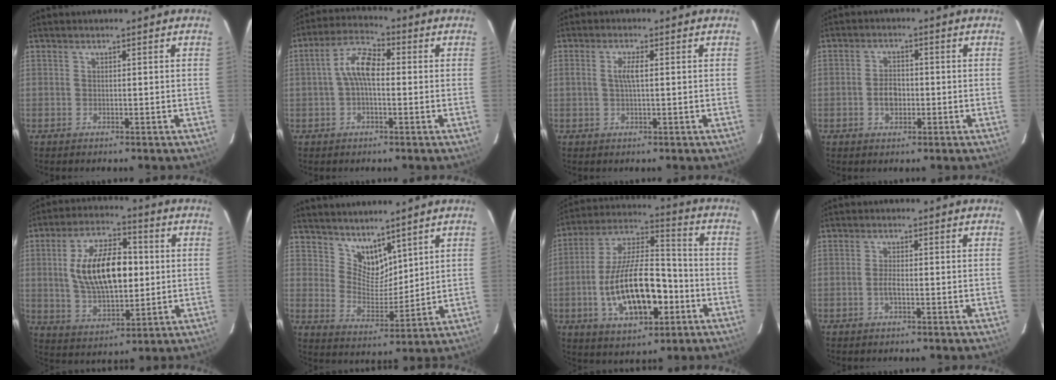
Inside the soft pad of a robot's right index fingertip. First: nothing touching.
{"total": 7.1, "force": [-0.1, 3.2, 6.3], "torque": [-0.129, 0.023, -0.007]}
{"total": 2.8, "force": [0.3, 0.6, 2.7], "torque": [-0.054, 0.002, 0.005]}
{"total": 4.0, "force": [-1.0, 2.6, 2.8], "torque": [-0.054, 0.005, -0.013]}
{"total": 16.4, "force": [1.4, 8.1, 14.2], "torque": [-0.257, 0.015, 0.035]}
{"total": 7.1, "force": [5.7, 3.5, 2.3], "torque": [-0.030, -0.004, 0.112]}
{"total": 19.3, "force": [-5.5, 8.6, 16.4], "torque": [-0.321, 0.008, -0.087]}
{"total": 1.6, "force": [-0.7, 0.3, 1.4], "torque": [-0.031, 0.001, -0.014]}